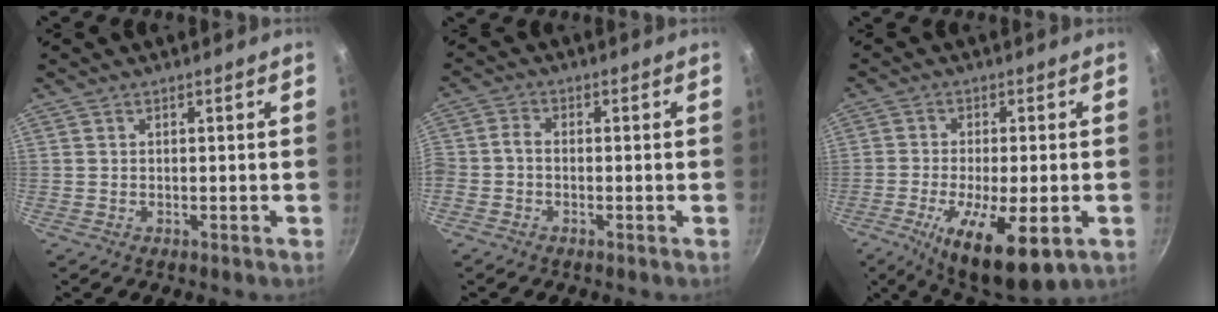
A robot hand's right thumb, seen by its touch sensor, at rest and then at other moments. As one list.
[{"total": 2.8, "force": [-1.3, 1.8, 1.7], "torque": [-0.041, 0.016, -0.035]}, {"total": 14.3, "force": [-5.2, 4.7, 12.5], "torque": [-0.220, -0.008, -0.084]}]